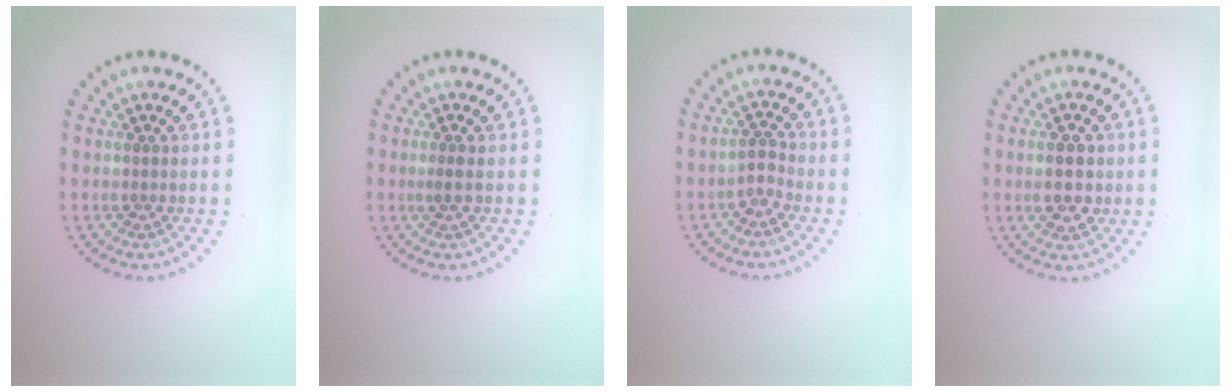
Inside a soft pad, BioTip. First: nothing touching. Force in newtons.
{"total": 0.8, "press": 0.5, "slide": 0.6}
{"total": 1.4, "press": 1.1, "slide": 0.9}
{"total": 2.7, "press": 2.7, "slide": 0.1}